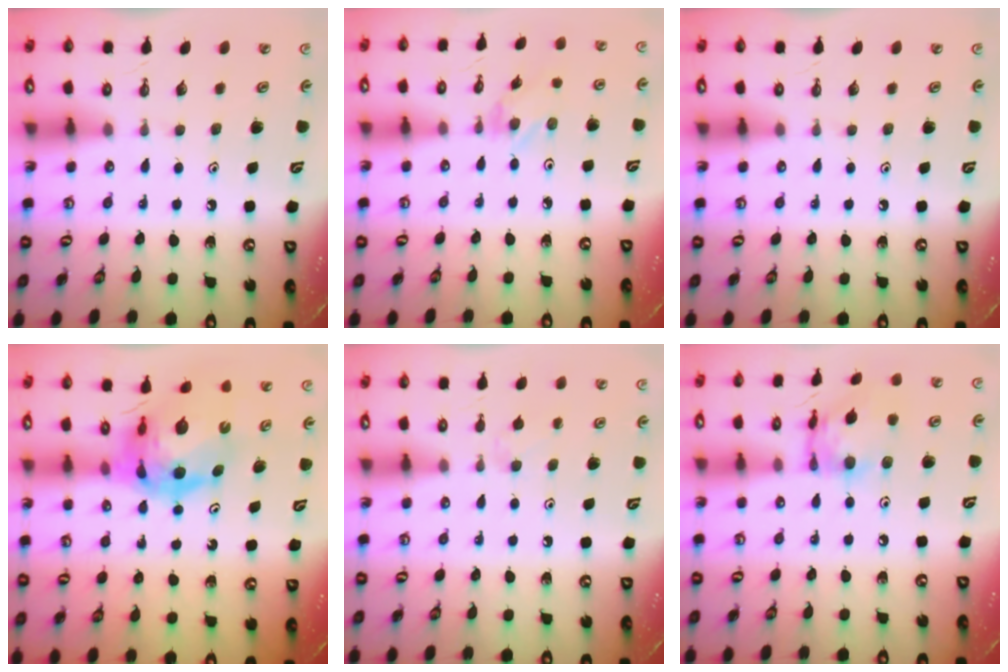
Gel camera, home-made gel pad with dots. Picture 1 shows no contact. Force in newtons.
{"total": 0.6, "press": 0.6, "slide": 0.2}
{"total": 0.0}
{"total": 12.1, "press": 12.0, "slide": 1.5}
{"total": 3.5, "press": 3.5, "slide": 0.6}
{"total": 13.1, "press": 13.0, "slide": 1.0}